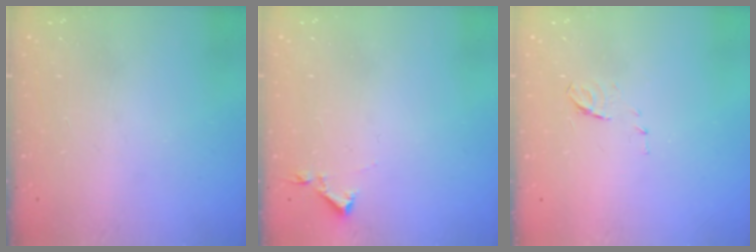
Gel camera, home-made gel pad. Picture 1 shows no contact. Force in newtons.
{"total": 2.9, "press": 2.9, "slide": 0.5}
{"total": 5.8, "press": 5.8, "slide": 0.7}